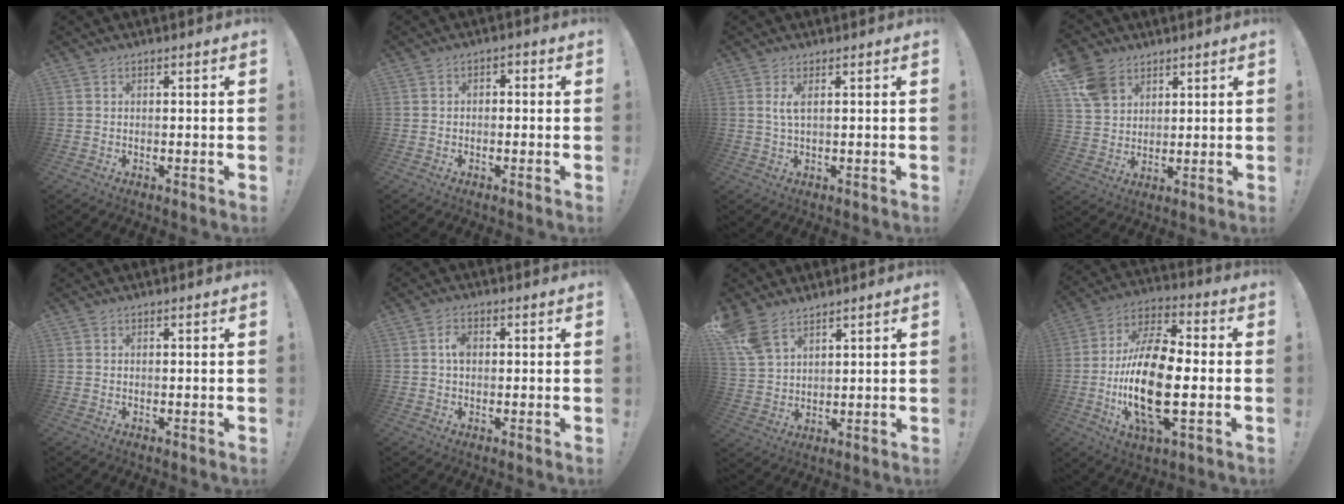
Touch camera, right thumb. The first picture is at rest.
{"total": 2.2, "force": [-1.6, 1.3, 0.8], "torque": [-0.011, 0.011, -0.029]}
{"total": 3.1, "force": [0.9, 0.8, 2.9], "torque": [-0.052, 0.000, 0.014]}
{"total": 9.4, "force": [5.5, 6.9, 3.4], "torque": [-0.058, -0.022, 0.113]}
{"total": 0.0}
{"total": 3.4, "force": [0.3, 2.3, 2.5], "torque": [-0.035, 0.004, 0.002]}
{"total": 8.2, "force": [6.1, 4.2, 3.5], "torque": [-0.071, -0.028, 0.125]}
{"total": 21.6, "force": [-3.5, 9.8, 19.0], "torque": [-0.372, 0.006, -0.060]}